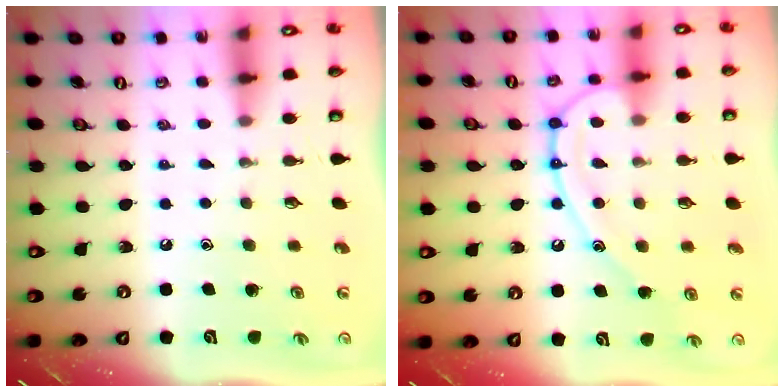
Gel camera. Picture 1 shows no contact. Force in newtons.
{"total": 13.1, "press": 13.0, "slide": 1.4}